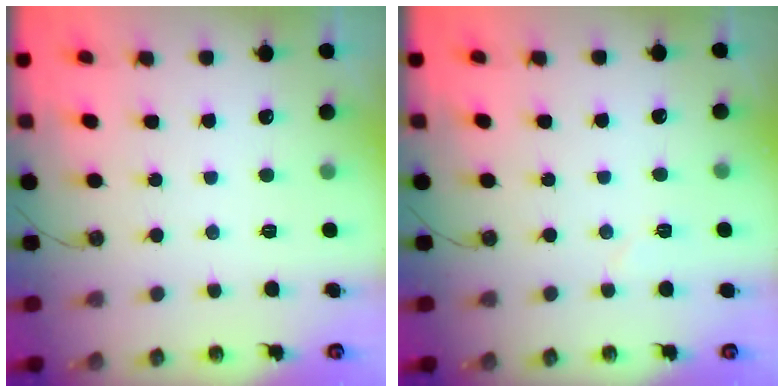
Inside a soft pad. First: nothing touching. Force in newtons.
{"total": 3.9, "press": 3.8, "slide": 1.2}